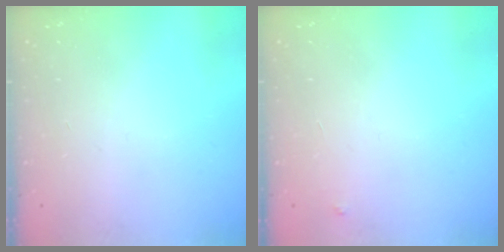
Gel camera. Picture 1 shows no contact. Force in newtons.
{"total": 4.0, "press": 4.0, "slide": 0.2}